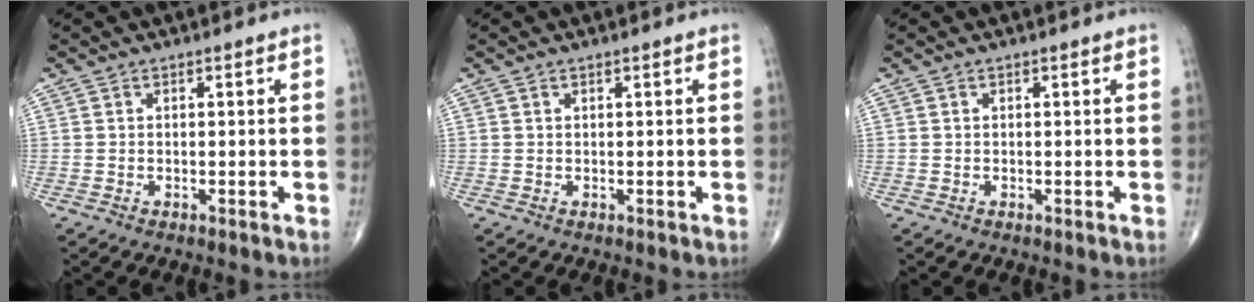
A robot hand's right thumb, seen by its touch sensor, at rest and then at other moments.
{"total": 0.0}
{"total": 0.0}